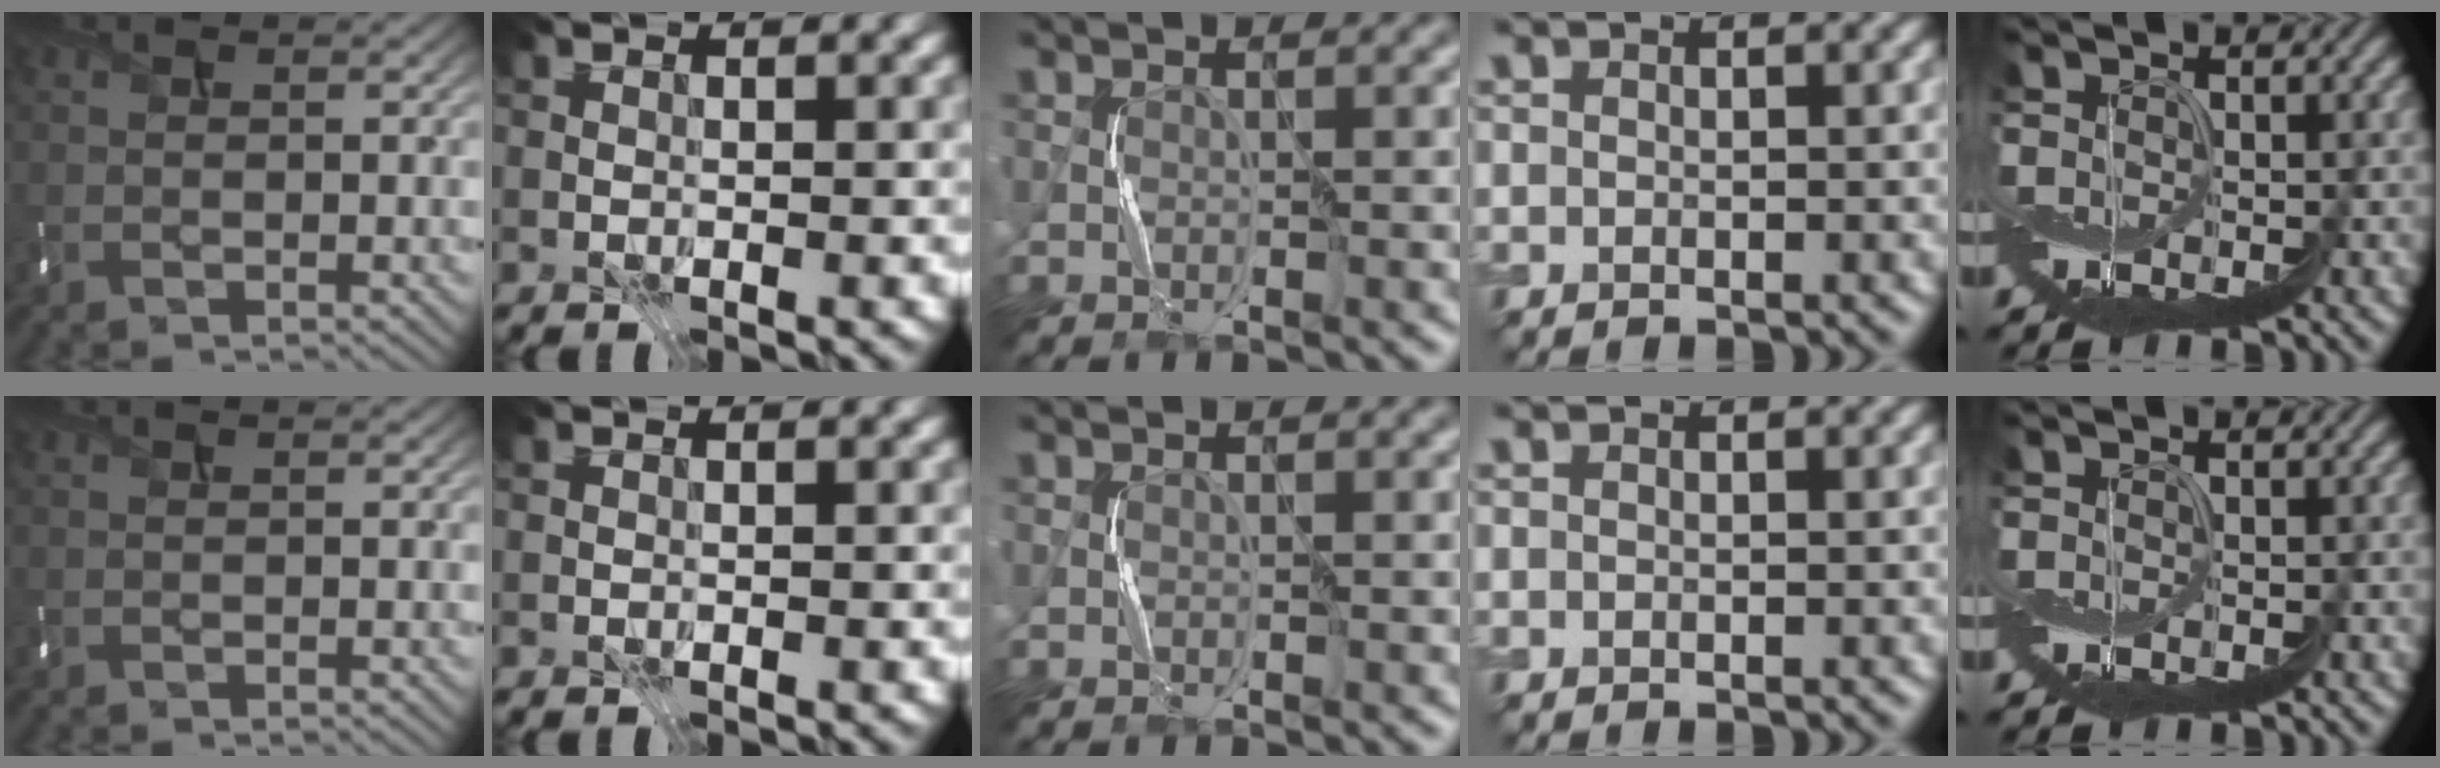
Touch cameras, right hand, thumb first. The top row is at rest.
{}